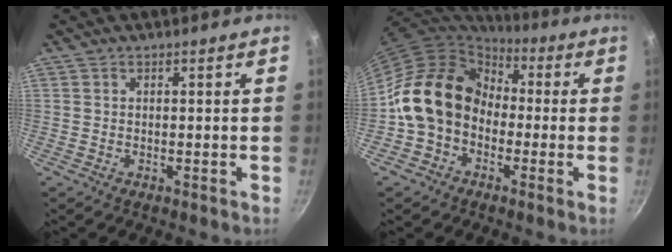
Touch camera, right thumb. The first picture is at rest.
{"total": 15.3, "force": [-1.6, 12.4, 8.8], "torque": [-0.118, 0.048, -0.048]}